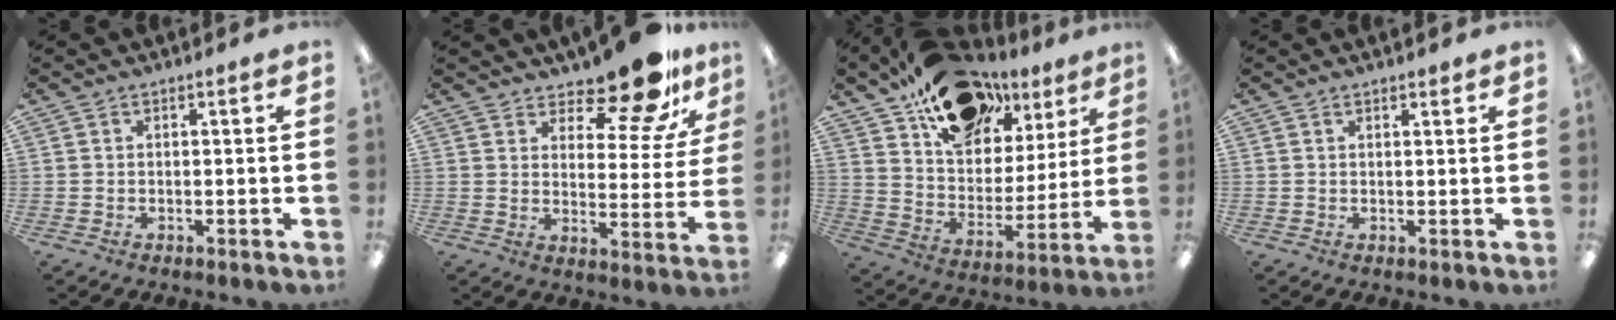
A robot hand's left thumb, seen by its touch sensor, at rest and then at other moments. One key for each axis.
{"total": 14.5, "fx": 12.1, "fy": 4.9, "fz": 6.4, "tx": -0.092, "ty": -0.089, "tz": 0.208}
{"total": 18.8, "fx": 12.5, "fy": 10.9, "fz": 8.7, "tx": -0.138, "ty": -0.077, "tz": 0.227}
{"total": 1.0, "fx": 1.0, "fy": 0.2, "fz": 0.3, "tx": -0.006, "ty": -0.001, "tz": 0.018}